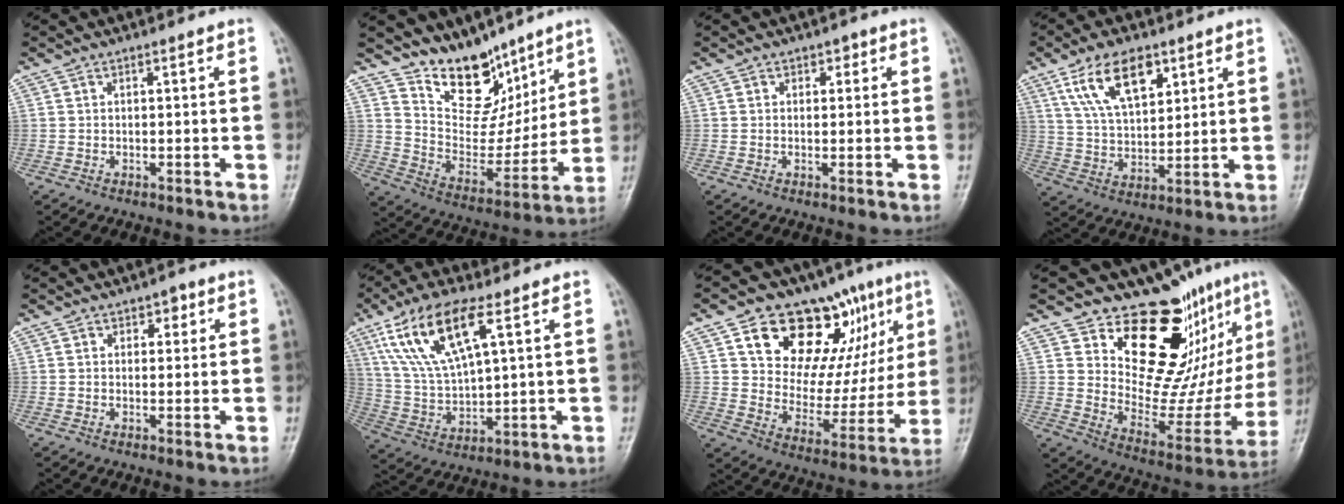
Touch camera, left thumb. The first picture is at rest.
{"total": 15.1, "force": [11.3, 8.2, 5.6], "torque": [-0.038, -0.073, 0.207]}
{"total": 1.5, "force": [0.7, 1.2, 0.6], "torque": [0.009, 0.000, 0.004]}
{"total": 12.2, "force": [6.4, 6.2, 8.4], "torque": [-0.132, -0.021, 0.126]}
{"total": 2.3, "force": [1.0, 1.7, 1.2], "torque": [0.005, -0.001, 0.008]}
{"total": 14.7, "force": [6.7, 4.9, 12.1], "torque": [-0.244, -0.013, 0.136]}
{"total": 23.0, "force": [11.0, 12.6, 15.8], "torque": [-0.172, -0.028, 0.174]}
{"total": 18.9, "force": [12.1, 8.3, 11.9], "torque": [-0.080, -0.099, 0.197]}